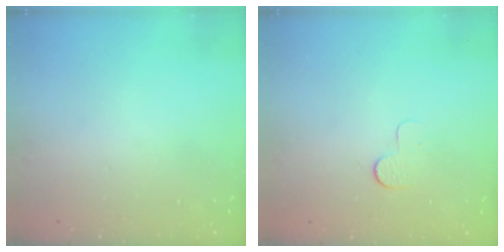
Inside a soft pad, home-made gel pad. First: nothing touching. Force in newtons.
{"total": 3.9, "press": 3.9, "slide": 0.3}